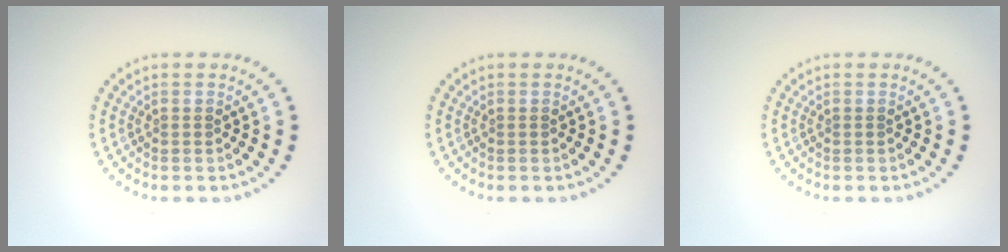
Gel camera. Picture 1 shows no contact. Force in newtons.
{"total": 0.0}
{"total": 0.0}